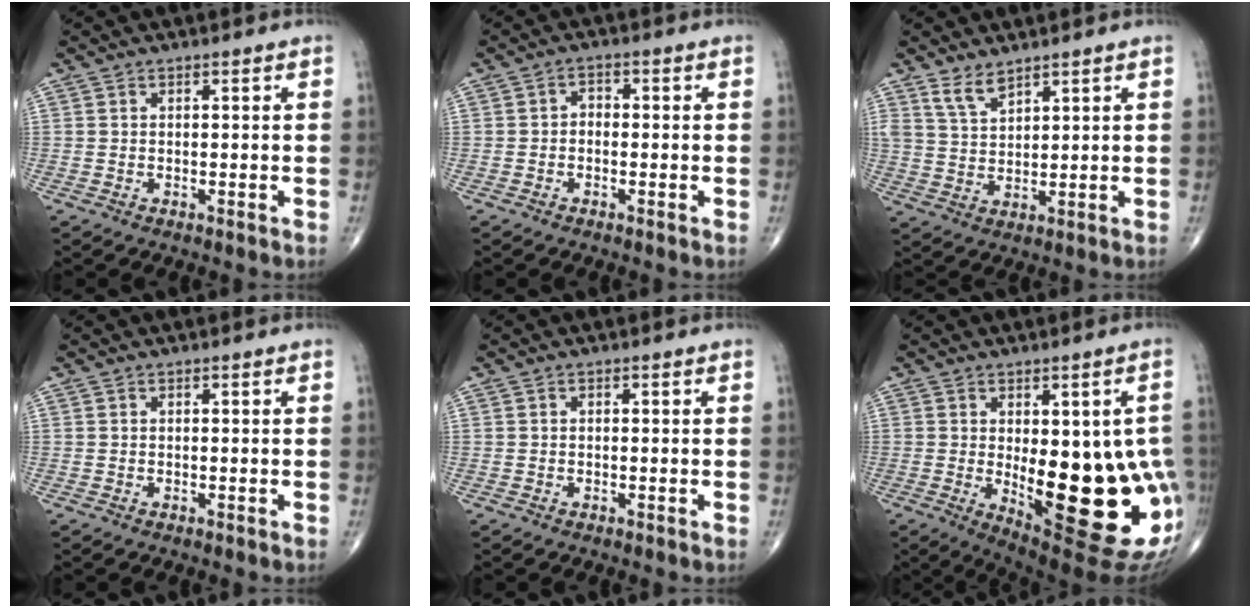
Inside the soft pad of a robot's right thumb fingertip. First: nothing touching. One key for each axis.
{"total": 2.1, "fx": -0.4, "fy": 1.5, "fz": 1.4, "tx": -0.008, "ty": 0.013, "tz": -0.015}
{"total": 4.3, "fx": 3.5, "fy": 1.5, "fz": 2.0, "tx": -0.034, "ty": -0.024, "tz": 0.075}
{"total": 0.0}
{"total": 0.0}
{"total": 25.0, "fx": -4.3, "fy": 9.7, "fz": 22.7, "tx": -0.221, "ty": -0.019, "tz": -0.025}